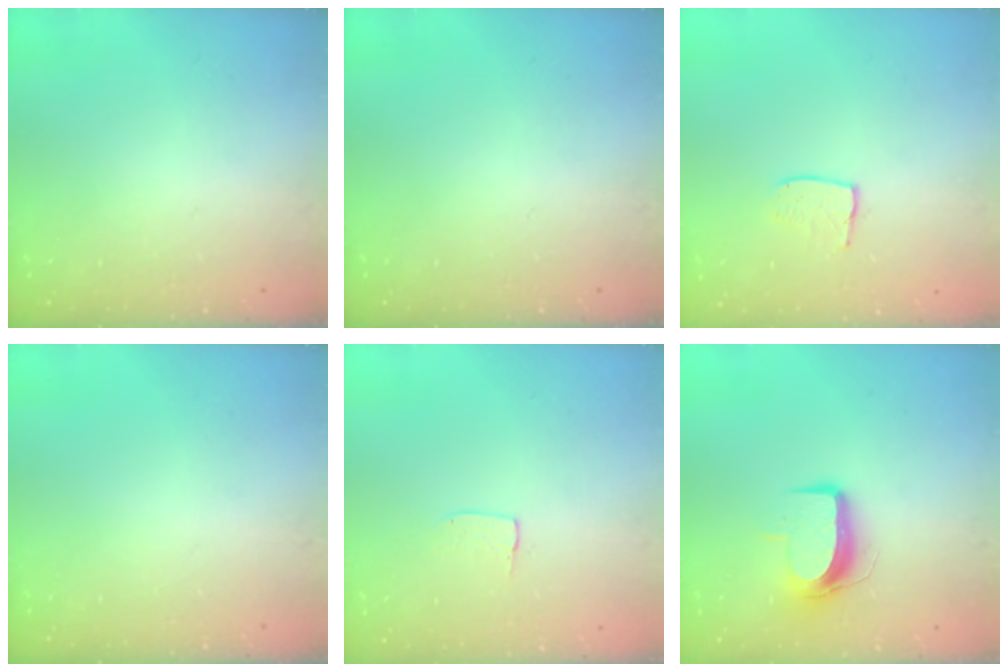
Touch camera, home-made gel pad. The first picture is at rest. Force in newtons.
{"total": 0.0}
{"total": 6.3, "press": 6.3, "slide": 0.4}
{"total": 0.0}
{"total": 3.9, "press": 3.9, "slide": 0.1}
{"total": 9.7, "press": 9.7, "slide": 0.8}